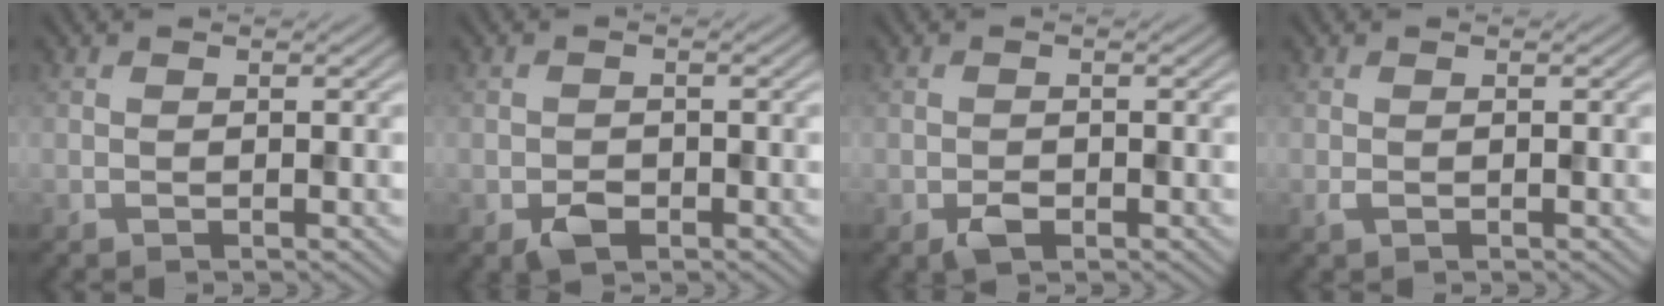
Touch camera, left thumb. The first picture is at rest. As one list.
[{"total": 2.2, "force": [-1.2, 1.4, 1.2], "torque": [-0.022, -0.004, -0.024]}, {"total": 1.8, "force": [-1.0, 1.1, 1.1], "torque": [-0.019, -0.003, -0.020]}, {"total": 0.7, "force": [-0.3, 0.4, 0.5], "torque": [-0.013, -0.003, -0.005]}]